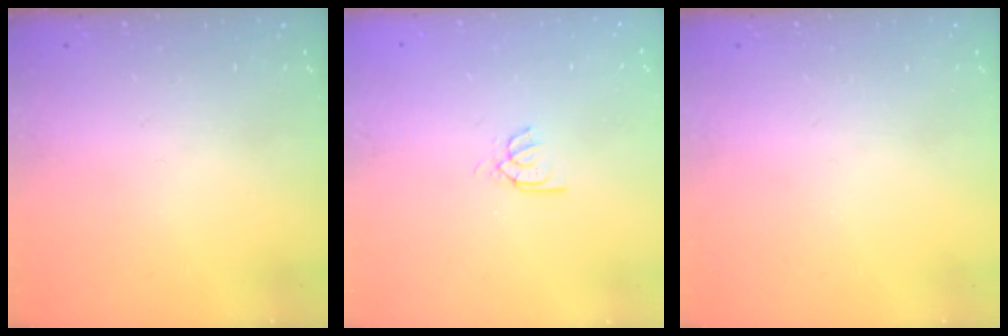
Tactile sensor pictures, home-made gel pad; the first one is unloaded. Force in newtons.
{"total": 2.9, "press": 2.9, "slide": 0.3}
{"total": 0.0}